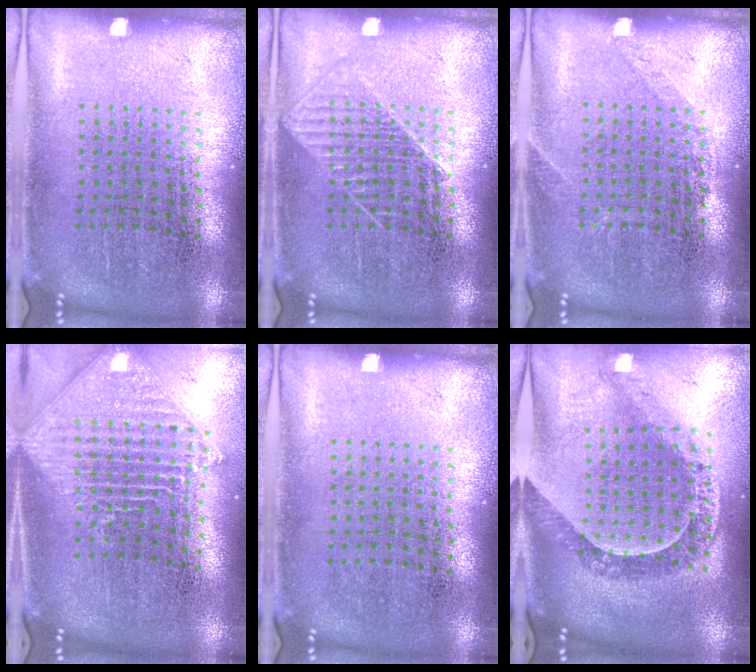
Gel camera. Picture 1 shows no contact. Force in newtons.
{"total": 1.3, "press": 1.3, "slide": 0.3}
{"total": 1.0, "press": 1.0, "slide": 0.2}
{"total": 2.4, "press": 1.9, "slide": 1.5}
{"total": 0.0}
{"total": 1.1, "press": 1.1, "slide": 0.3}